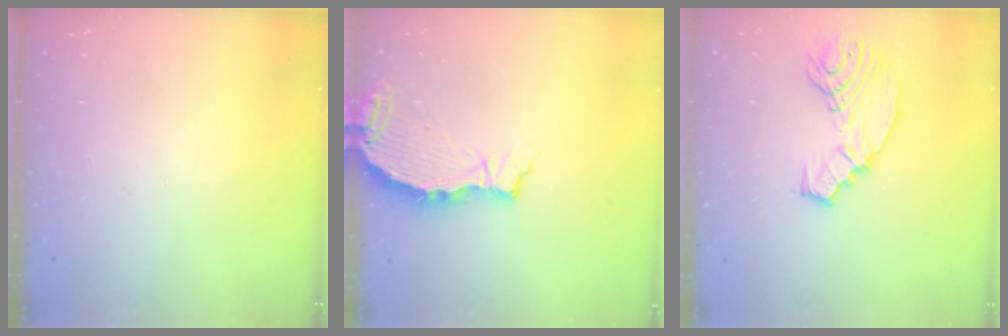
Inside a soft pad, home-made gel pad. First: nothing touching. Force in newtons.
{"total": 5.7, "press": 5.7, "slide": 0.4}
{"total": 11.8, "press": 11.2, "slide": 3.6}